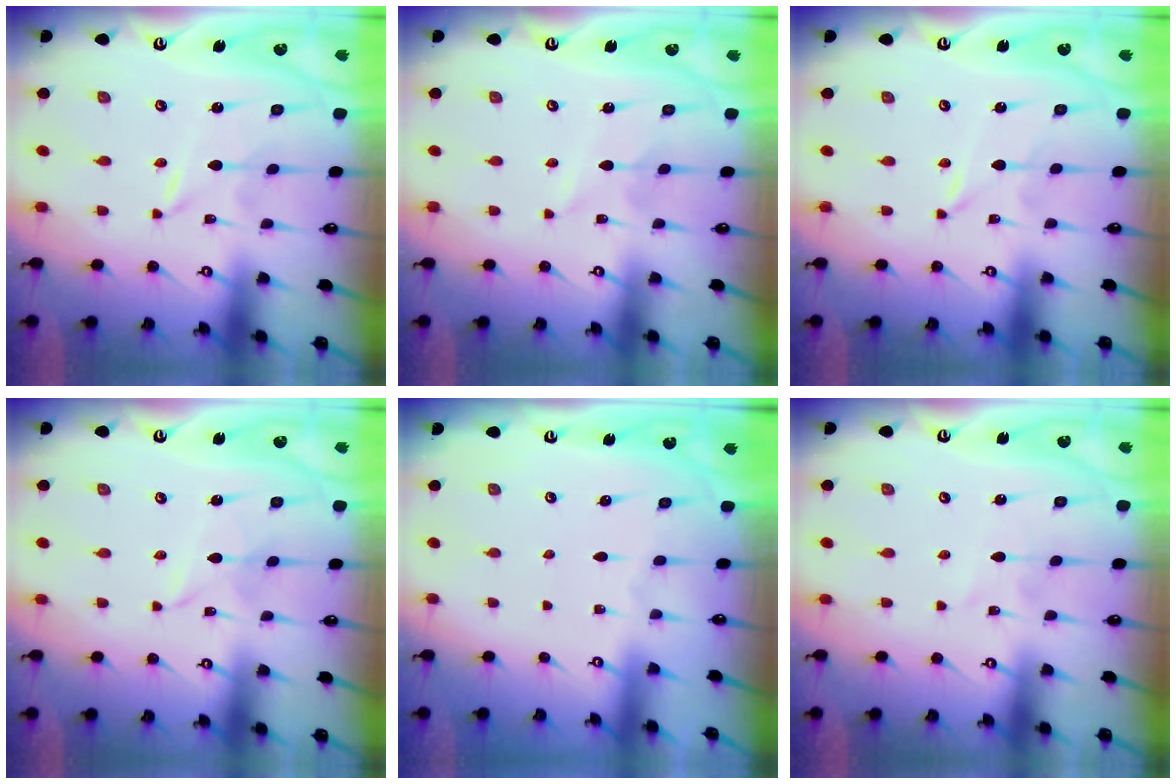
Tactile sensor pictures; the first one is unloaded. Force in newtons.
{"total": 2.3, "press": 2.3, "slide": 0.2}
{"total": 0.0}
{"total": 1.7, "press": 1.6, "slide": 0.1}
{"total": 0.0}
{"total": 2.3, "press": 2.3, "slide": 0.2}